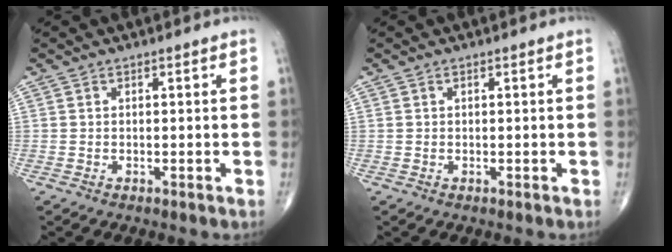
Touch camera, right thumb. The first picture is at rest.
{"total": 0.0}